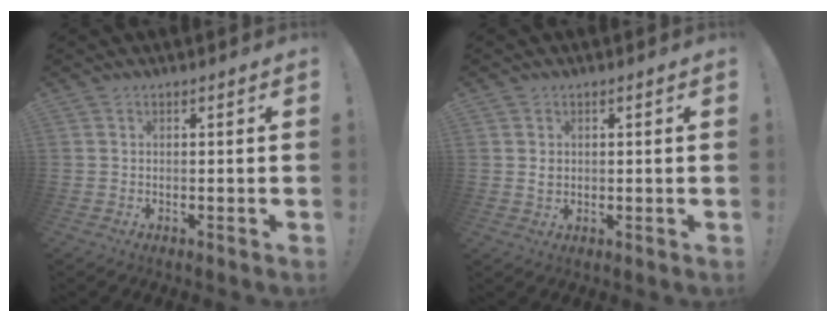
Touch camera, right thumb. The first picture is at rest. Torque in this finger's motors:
{"motor_torque": [-0.22, 0.13, 0.00, 0.19, -0.02]}